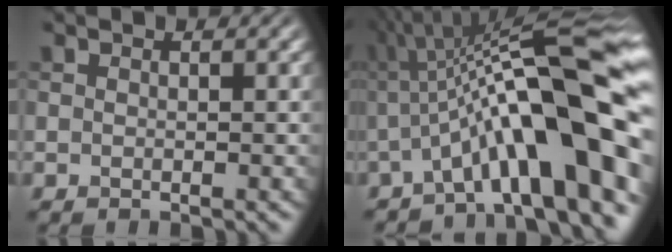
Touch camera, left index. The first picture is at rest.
{"total": 14.7, "force": [-1.8, 2.9, 14.3], "torque": [-0.204, 0.035, -0.026]}